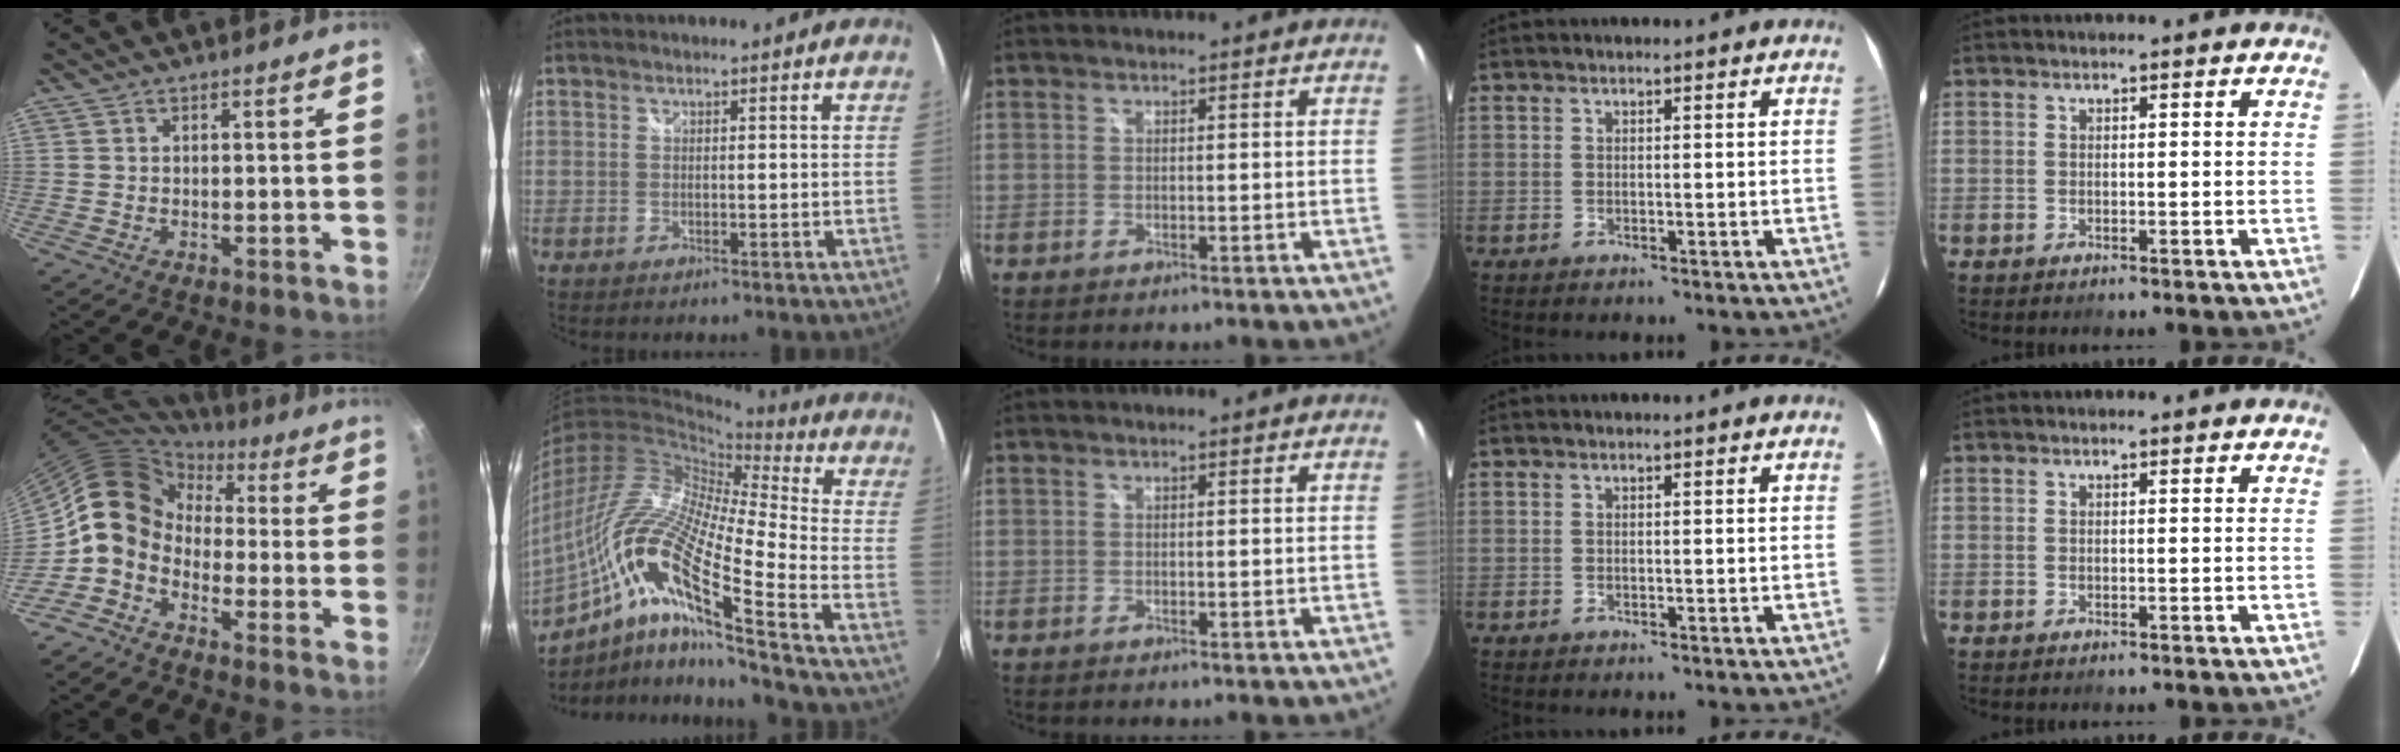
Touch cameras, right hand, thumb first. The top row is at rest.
{"thumb": {"total": 9.7, "force": [-1.2, 7.8, 5.7], "torque": [-0.075, 0.040, -0.049]}, "index": {"total": 23.8, "force": [-10.2, 3.0, 21.3], "torque": [-0.370, -0.053, -0.210]}}